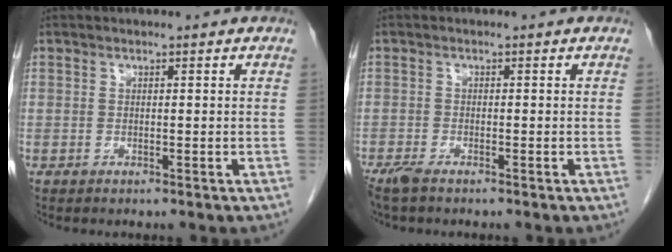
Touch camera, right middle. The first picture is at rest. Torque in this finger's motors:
{"motor_torque": [0.39, -0.24, 0.03, 0.01]}